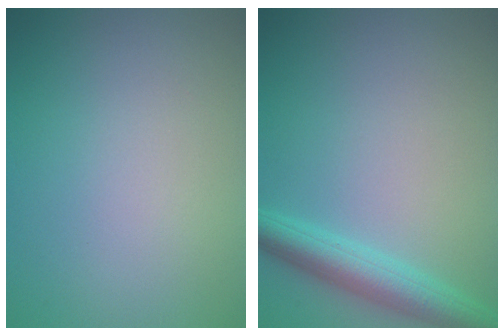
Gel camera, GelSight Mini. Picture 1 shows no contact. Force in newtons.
{"total": 4.2, "press": 4.2, "slide": 0.1}